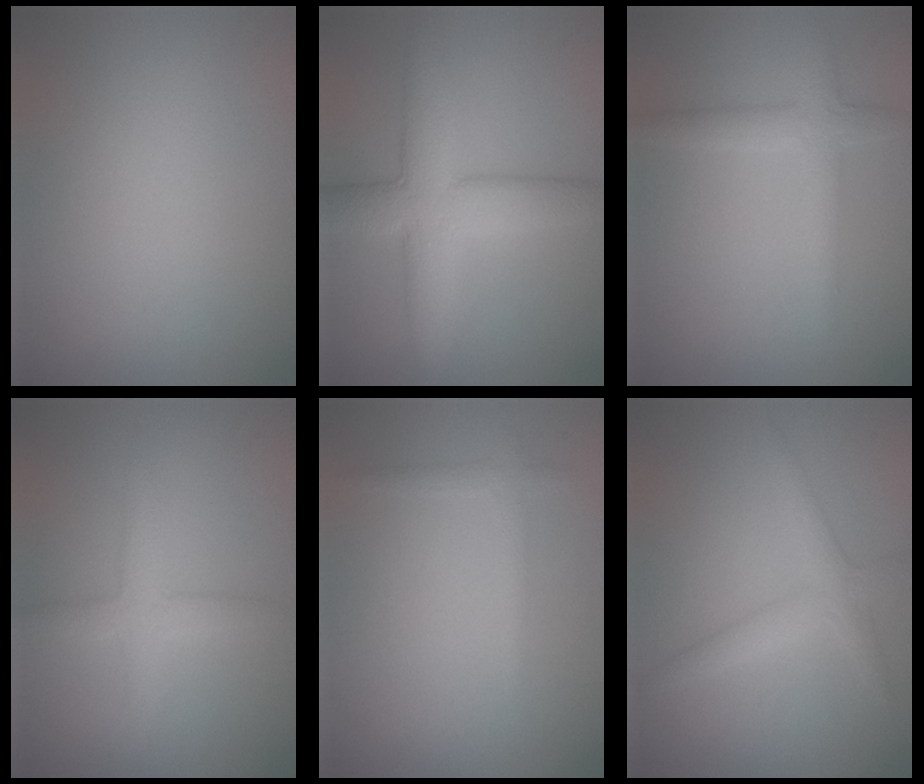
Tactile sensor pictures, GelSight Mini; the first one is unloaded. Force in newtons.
{"total": 6.7, "press": 6.7, "slide": 0.6}
{"total": 2.8, "press": 2.8, "slide": 0.1}
{"total": 2.7, "press": 2.7, "slide": 0.1}
{"total": 1.3, "press": 1.3, "slide": 0.1}
{"total": 2.5, "press": 2.5, "slide": 0.1}